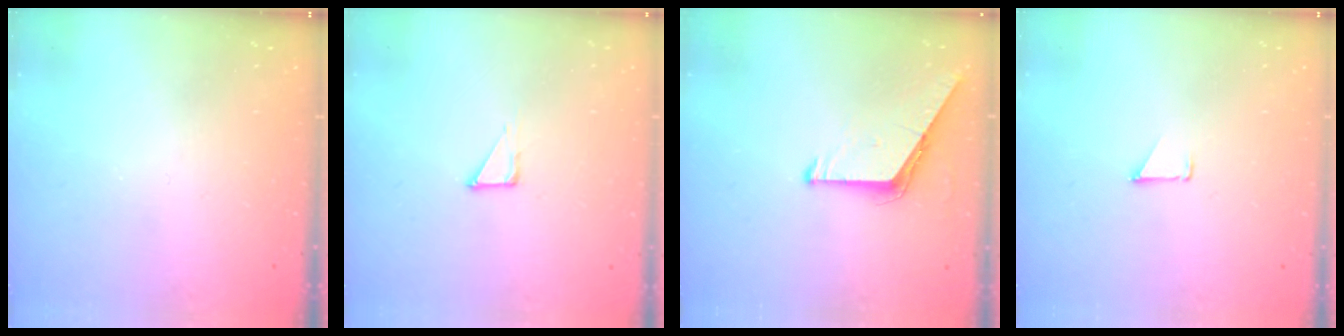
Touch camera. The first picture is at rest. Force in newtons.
{"total": 3.6, "press": 3.6, "slide": 0.2}
{"total": 6.5, "press": 6.4, "slide": 0.5}
{"total": 0.9, "press": 0.8, "slide": 0.1}